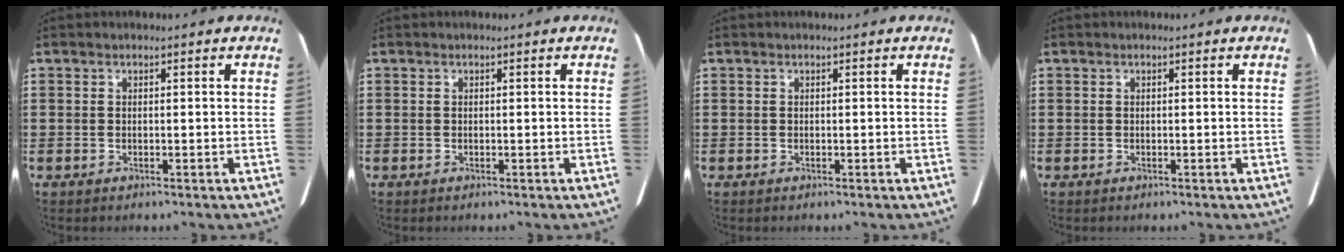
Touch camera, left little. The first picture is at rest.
{"total": 0.0}
{"total": 0.0}
{"total": 0.0}